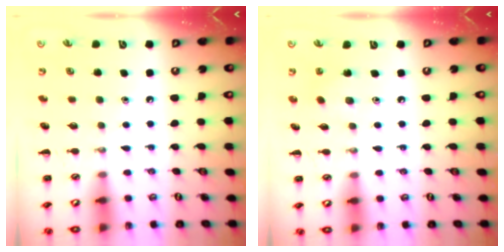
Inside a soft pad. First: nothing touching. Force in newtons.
{"total": 2.0, "press": 1.9, "slide": 0.7}